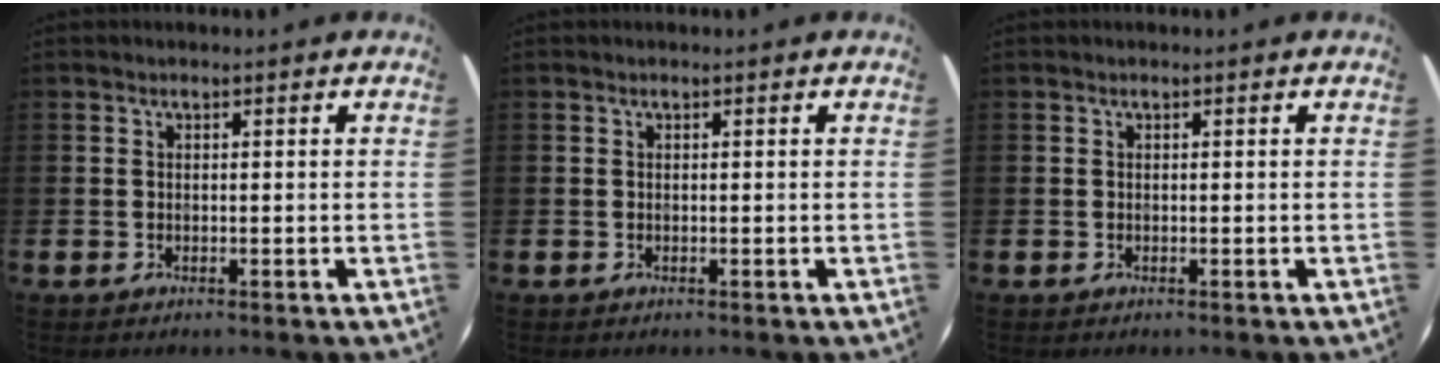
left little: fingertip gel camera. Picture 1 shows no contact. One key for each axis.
{"total": 0.0}
{"total": 0.0}